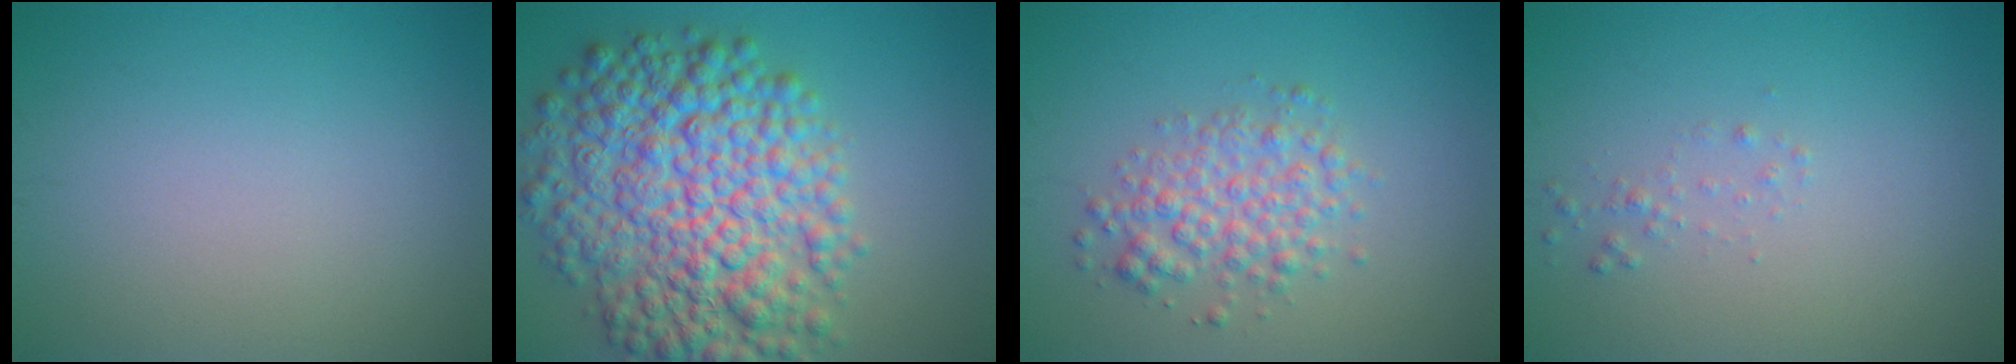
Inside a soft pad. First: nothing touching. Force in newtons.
{"total": 11.5, "press": 11.5, "slide": 0.2}
{"total": 3.5, "press": 3.5, "slide": 0.1}
{"total": 0.7, "press": 0.7, "slide": 0.0}